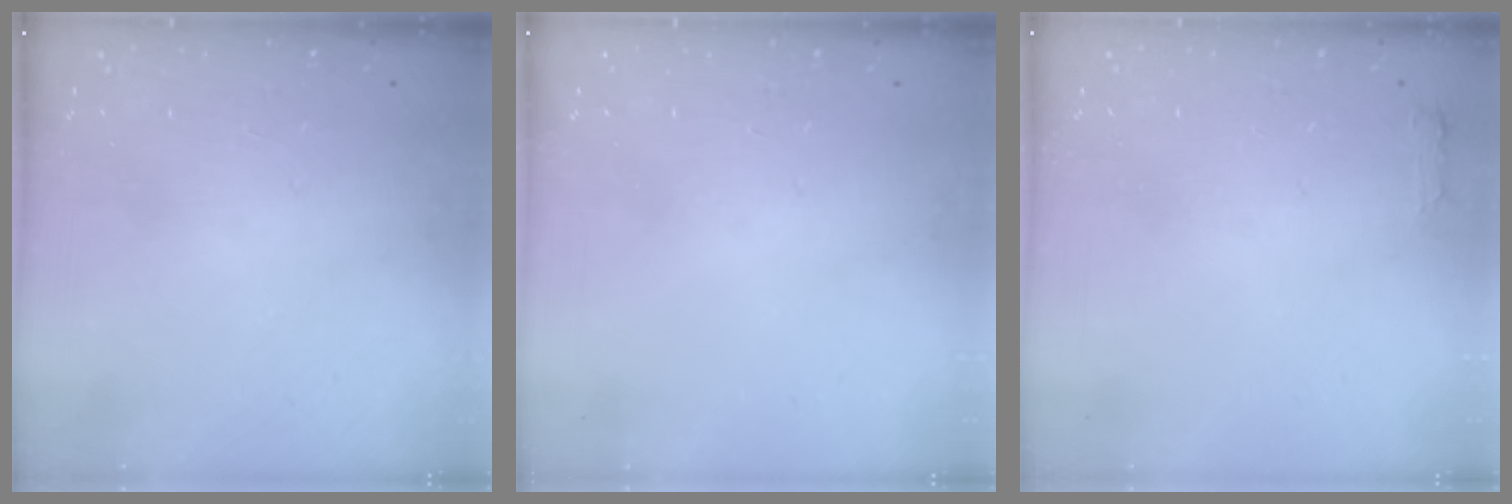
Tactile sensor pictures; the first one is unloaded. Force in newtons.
{"total": 0.0}
{"total": 2.7, "press": 2.6, "slide": 0.5}